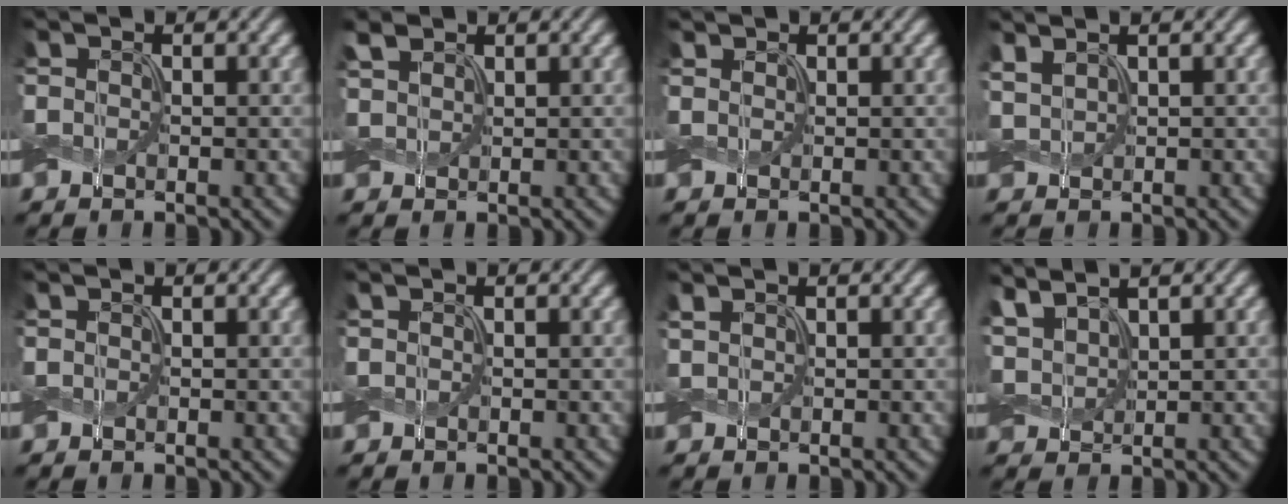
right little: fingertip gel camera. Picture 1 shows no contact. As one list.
[{"total": 2.2, "force": [1.4, 1.2, 1.2], "torque": [-0.035, 0.008, 0.029]}, {"total": 0.7, "force": [0.6, 0.3, 0.1], "torque": [-0.003, 0.003, 0.012]}, {"total": 1.9, "force": [1.2, 0.7, 1.2], "torque": [-0.029, 0.011, 0.026]}, {"total": 0.0}, {"total": 0.0}, {"total": 0.5, "force": [0.4, 0.3, 0.3], "torque": [-0.007, 0.001, 0.009]}, {"total": 3.8, "force": [2.5, 1.8, 2.3], "torque": [-0.064, 0.018, 0.043]}]